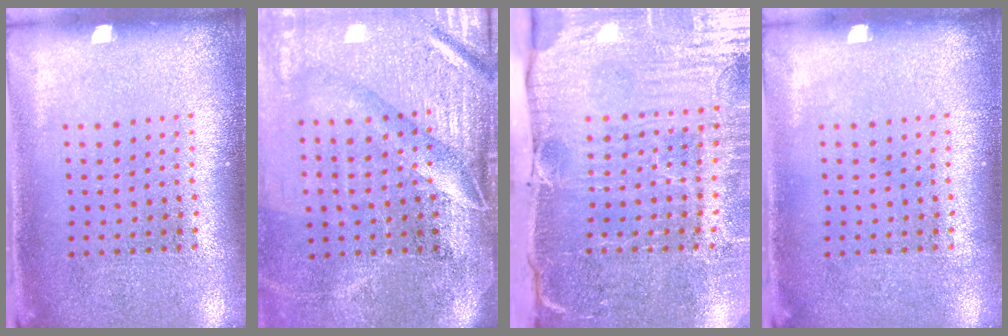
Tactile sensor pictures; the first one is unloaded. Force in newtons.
{"total": 4.5, "press": 3.9, "slide": 2.3}
{"total": 5.2, "press": 4.4, "slide": 2.8}
{"total": 0.0}